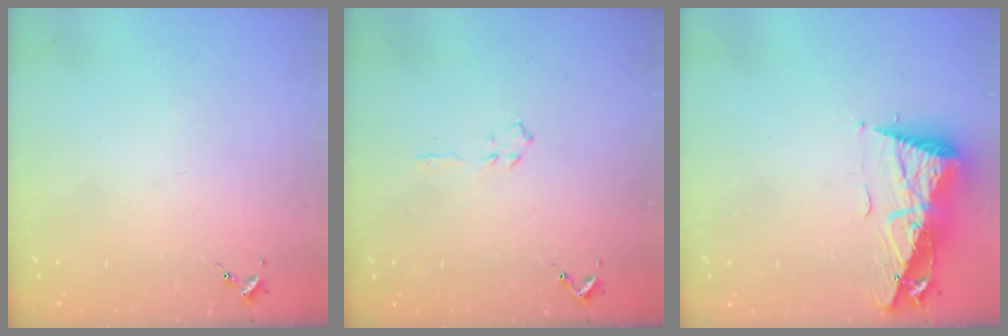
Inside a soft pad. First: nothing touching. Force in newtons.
{"total": 3.5, "press": 3.5, "slide": 0.4}
{"total": 11.0, "press": 10.9, "slide": 1.3}